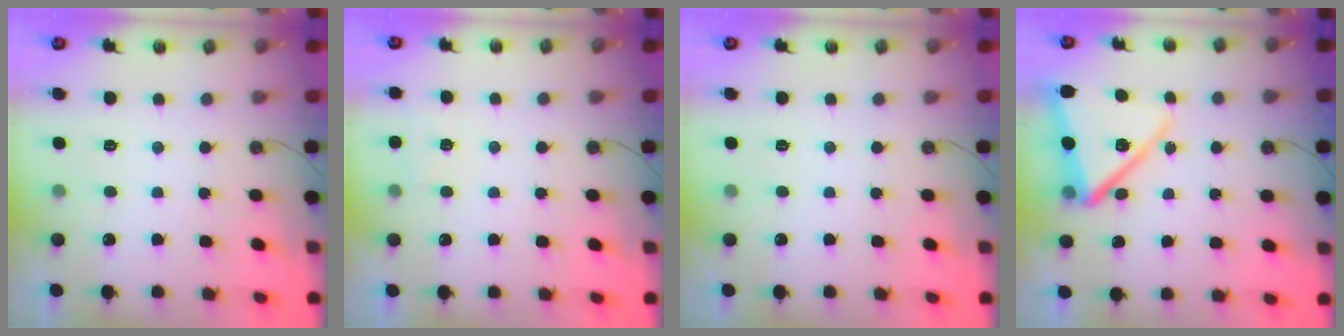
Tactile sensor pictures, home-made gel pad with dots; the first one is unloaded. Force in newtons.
{"total": 2.7, "press": 2.3, "slide": 1.5}
{"total": 0.0}
{"total": 14.8, "press": 14.7, "slide": 1.9}